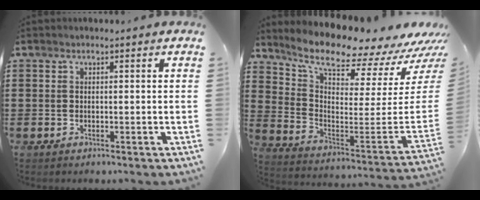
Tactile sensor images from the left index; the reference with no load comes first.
{"total": 8.1, "force": [7.0, 0.7, 4.0], "torque": [-0.091, -0.086, 0.110]}